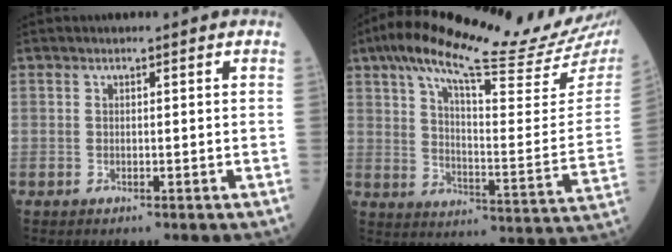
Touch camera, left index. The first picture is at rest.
{"total": 25.2, "force": [20.2, 1.9, 14.9], "torque": [-0.235, -0.023, 0.275]}